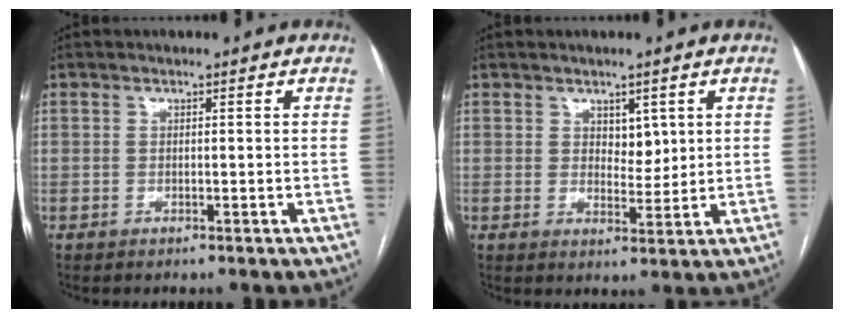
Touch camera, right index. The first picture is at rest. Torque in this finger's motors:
{"motor_torque": [-0.21, 0.03, -0.03, 0.00]}